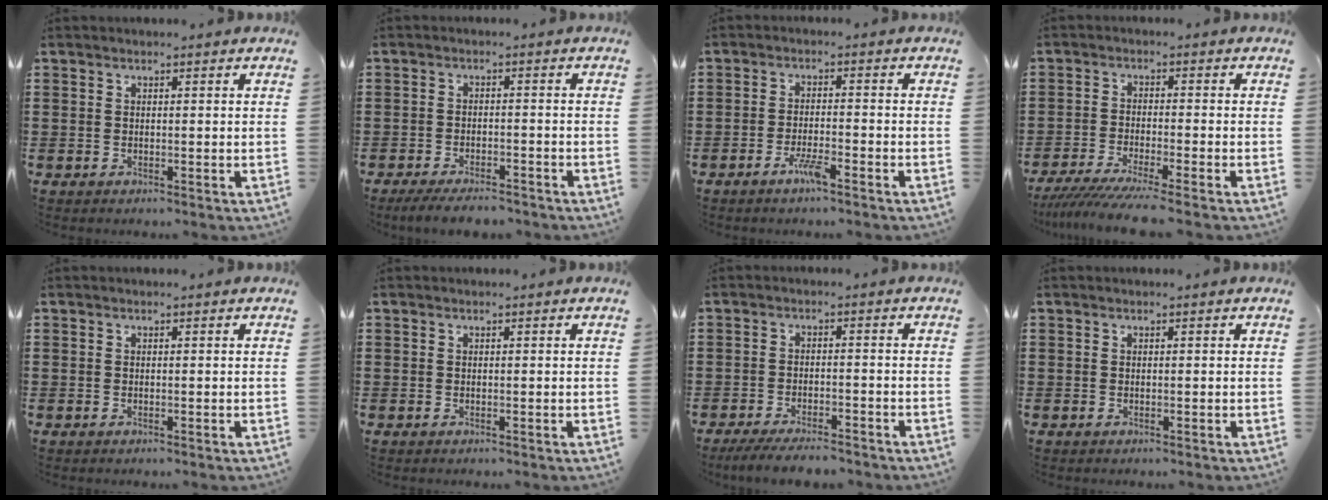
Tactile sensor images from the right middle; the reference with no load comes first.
{"total": 3.7, "force": [-3.4, 0.6, 1.4], "torque": [-0.029, -0.001, -0.068]}
{"total": 3.6, "force": [-2.4, 0.5, 2.5], "torque": [-0.057, -0.001, -0.048]}
{"total": 5.0, "force": [-4.5, -0.3, 2.1], "torque": [-0.057, -0.025, -0.090]}
{"total": 0.0}
{"total": 0.0}
{"total": 4.2, "force": [-3.9, 0.5, 1.6], "torque": [-0.032, -0.004, -0.076]}
{"total": 0.0}